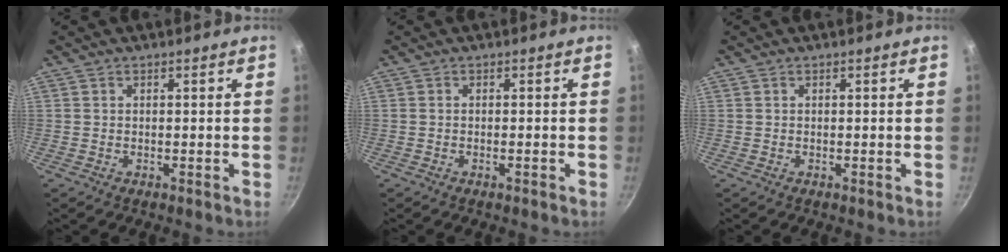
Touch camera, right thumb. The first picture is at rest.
{"total": 0.8, "force": [-0.5, 0.1, 0.7], "torque": [-0.016, 0.005, -0.011]}
{"total": 0.0}